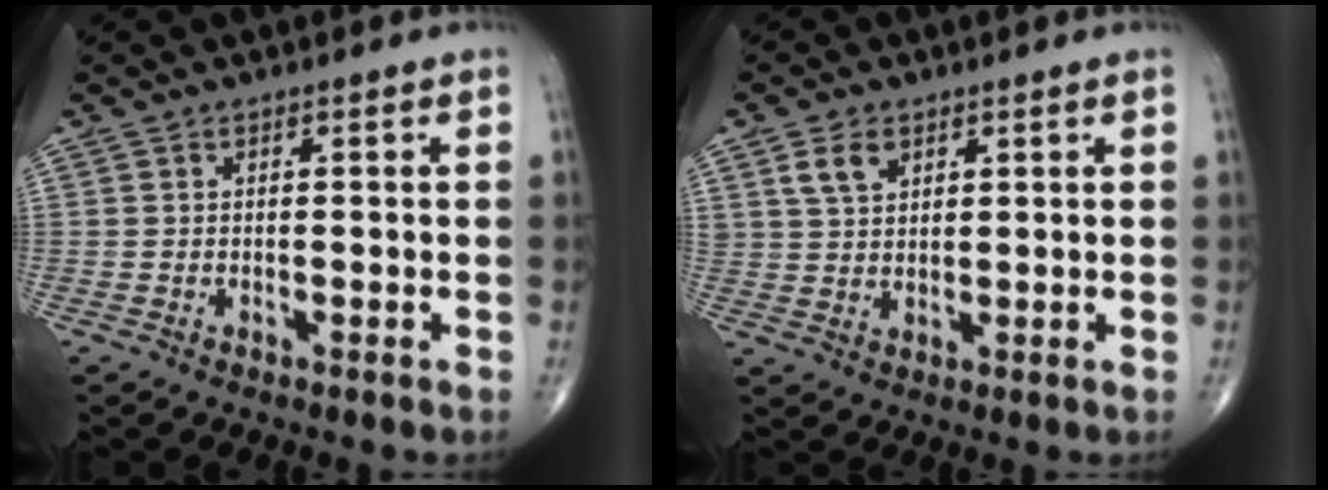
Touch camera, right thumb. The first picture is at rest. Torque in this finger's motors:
{"motor_torque": [0.25, 0.24, 0.59, 0.43, 0.04]}